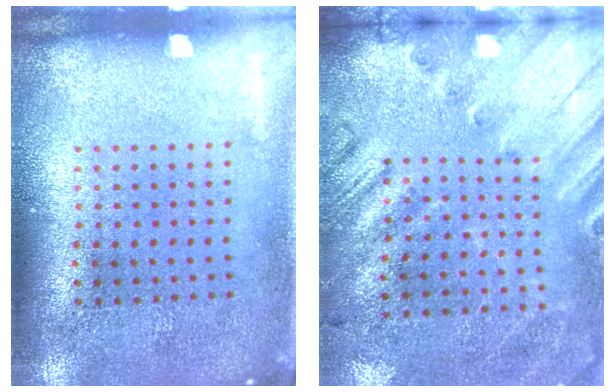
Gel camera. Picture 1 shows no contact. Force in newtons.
{"total": 2.6, "press": 1.9, "slide": 1.7}